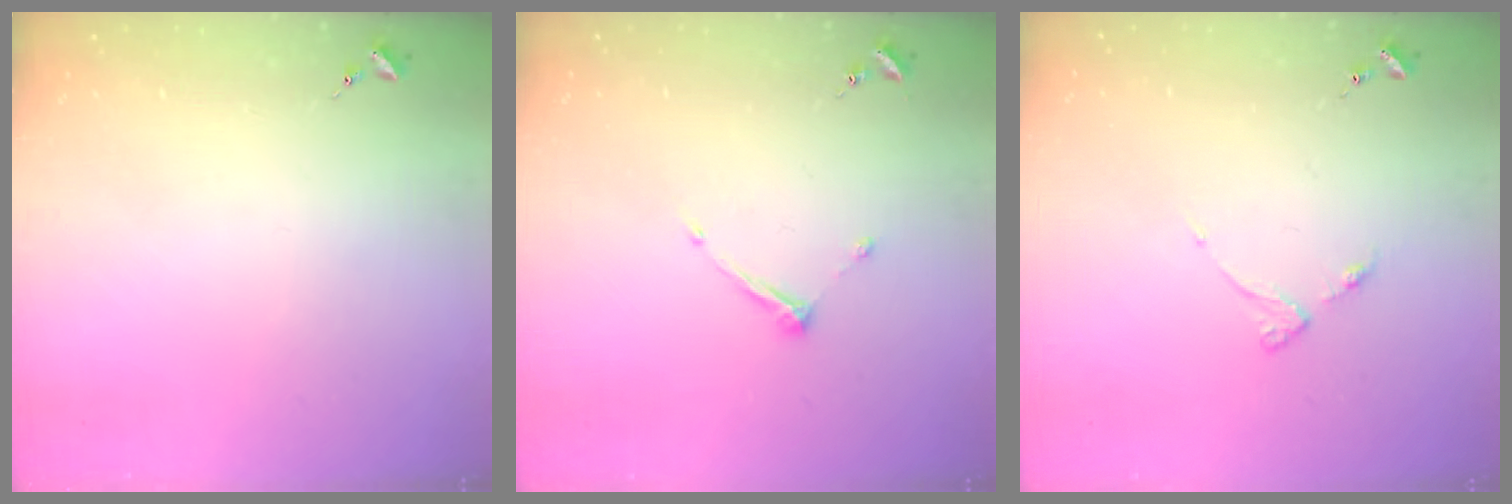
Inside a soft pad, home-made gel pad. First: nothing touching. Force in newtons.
{"total": 6.6, "press": 6.6, "slide": 0.3}
{"total": 3.5, "press": 3.5, "slide": 0.5}